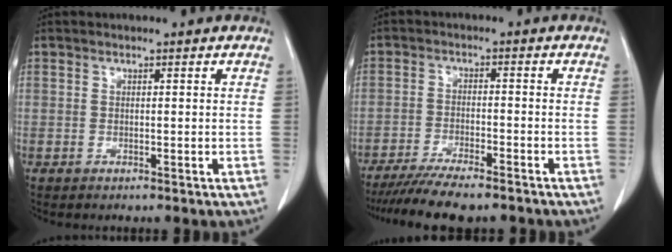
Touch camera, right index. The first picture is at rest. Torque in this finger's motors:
{"motor_torque": [1.08, -1.06, 0.42, 0.12]}